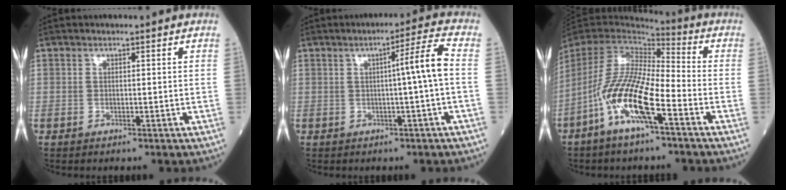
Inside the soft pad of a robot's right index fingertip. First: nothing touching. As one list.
[{"total": 5.4, "force": [-0.1, -1.1, 5.2], "torque": [-0.078, 0.007, 0.000]}, {"total": 14.0, "force": [-6.2, 2.5, 12.3], "torque": [-0.258, -0.010, -0.122]}]